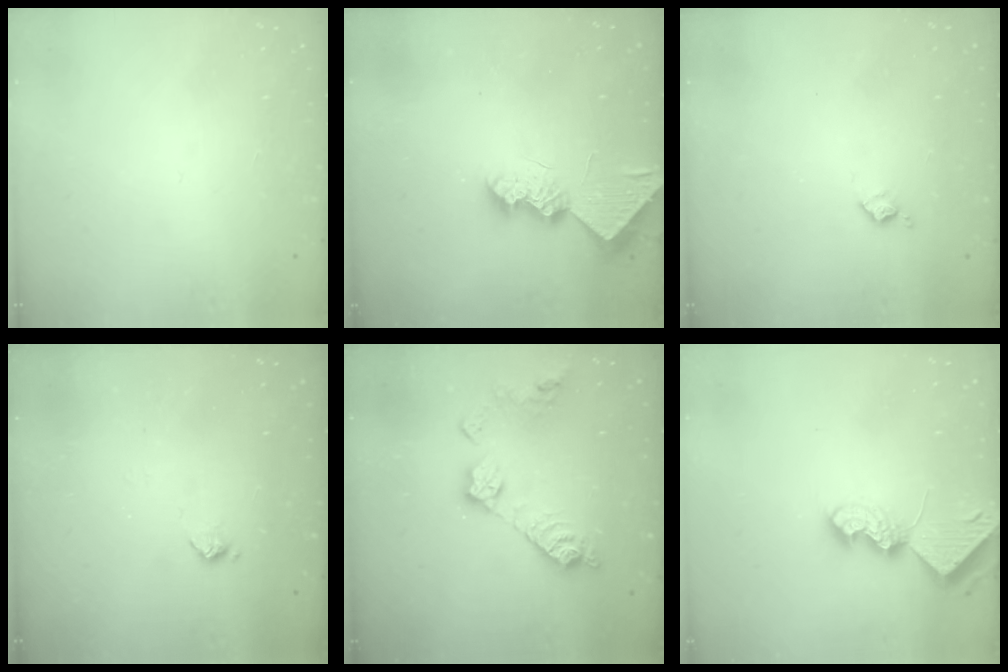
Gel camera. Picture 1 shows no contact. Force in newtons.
{"total": 8.6, "press": 8.6, "slide": 0.3}
{"total": 4.8, "press": 4.8, "slide": 0.6}
{"total": 5.7, "press": 5.7, "slide": 0.8}
{"total": 13.1, "press": 13.1, "slide": 0.8}
{"total": 7.4, "press": 7.3, "slide": 1.0}